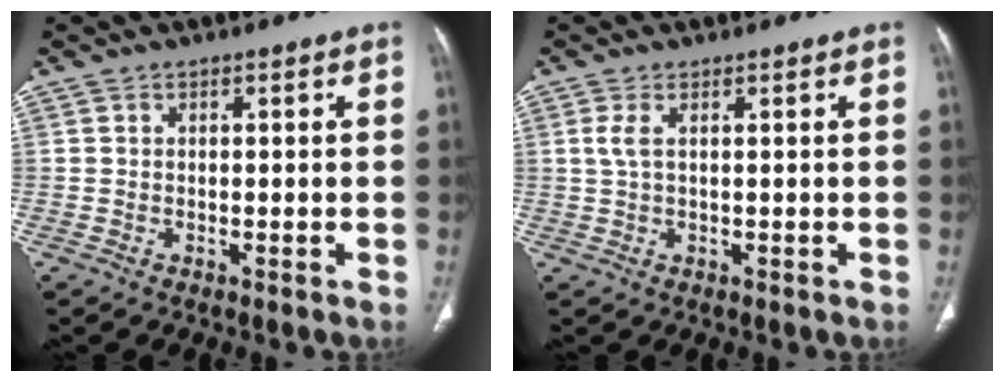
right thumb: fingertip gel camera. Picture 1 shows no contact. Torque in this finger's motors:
{"motor_torque": [-0.41, 0.44, 0.52, 0.18, 0.01]}